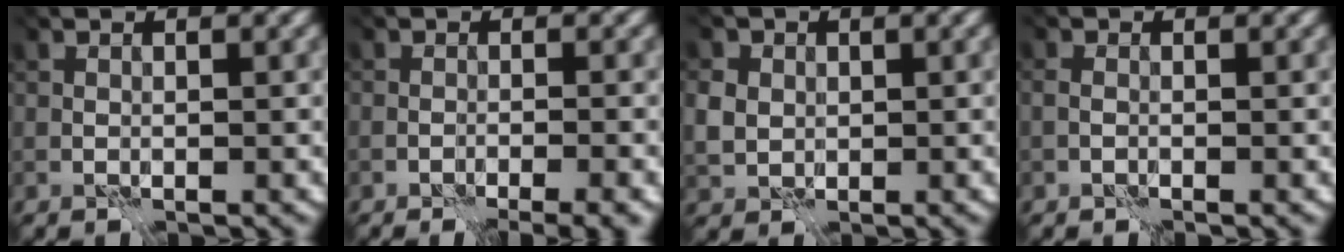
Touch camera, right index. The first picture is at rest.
{"total": 3.1, "force": [-1.6, 1.1, 2.5], "torque": [-0.014, -0.001, -0.022]}
{"total": 2.7, "force": [0.6, 2.5, 0.9], "torque": [-0.040, 0.007, 0.011]}
{"total": 0.7, "force": [-0.4, 0.5, 0.4], "torque": [-0.006, 0.002, -0.009]}